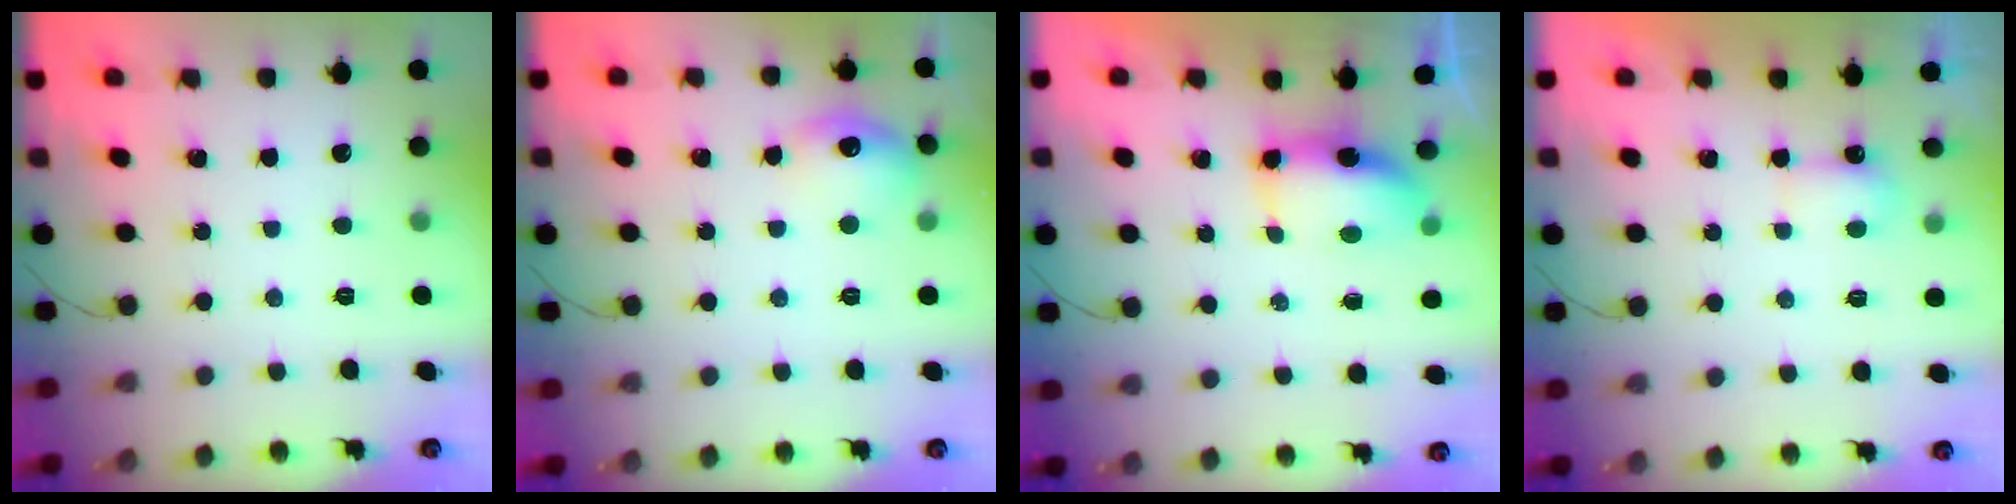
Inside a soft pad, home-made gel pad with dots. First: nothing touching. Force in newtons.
{"total": 10.5, "press": 10.5, "slide": 0.7}
{"total": 6.8, "press": 6.8, "slide": 0.6}
{"total": 4.5, "press": 4.4, "slide": 0.7}